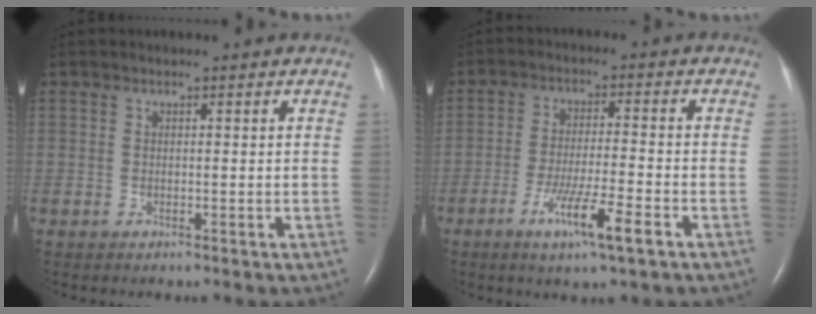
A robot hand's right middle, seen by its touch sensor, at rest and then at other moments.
{"total": 8.1, "force": [-4.2, 0.1, 7.0], "torque": [-0.128, -0.015, -0.073]}